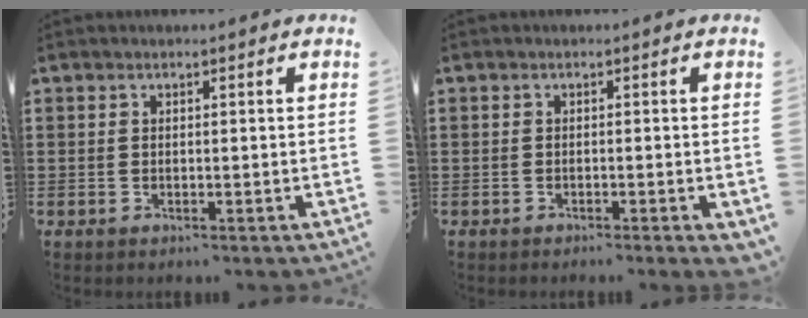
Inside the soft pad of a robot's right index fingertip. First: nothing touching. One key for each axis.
{"total": 0.7, "fx": -0.6, "fy": 0.0, "fz": 0.3, "tx": -0.007, "ty": -0.004, "tz": -0.011}